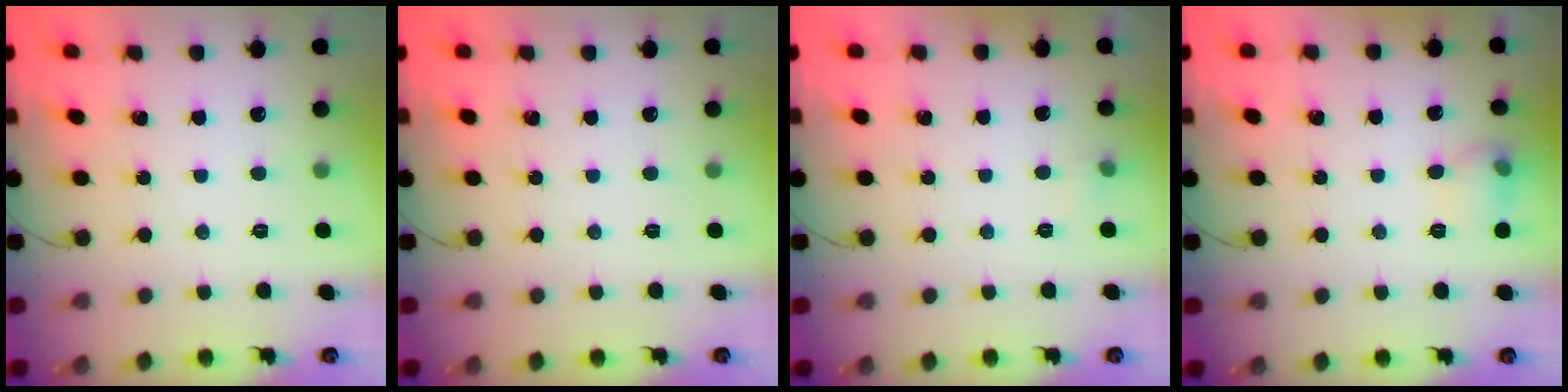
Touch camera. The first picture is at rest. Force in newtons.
{"total": 0.0}
{"total": 3.5, "press": 3.3, "slide": 1.0}
{"total": 6.8, "press": 6.7, "slide": 1.0}